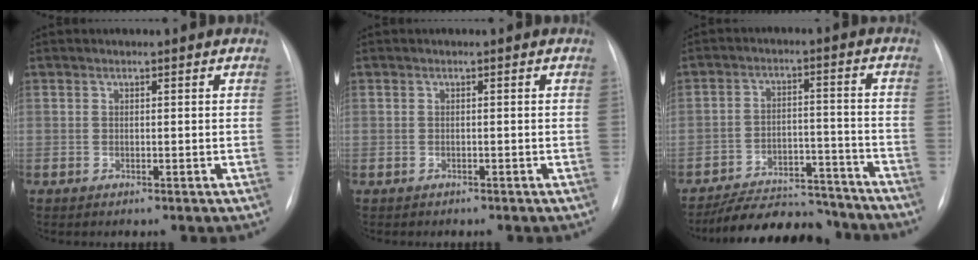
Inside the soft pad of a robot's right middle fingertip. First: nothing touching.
{"total": 0.9, "force": [-0.7, 0.5, 0.2], "torque": [-0.009, 0.002, -0.008]}
{"total": 15.4, "force": [-14.2, 4.5, 4.1], "torque": [-0.052, 0.026, -0.200]}